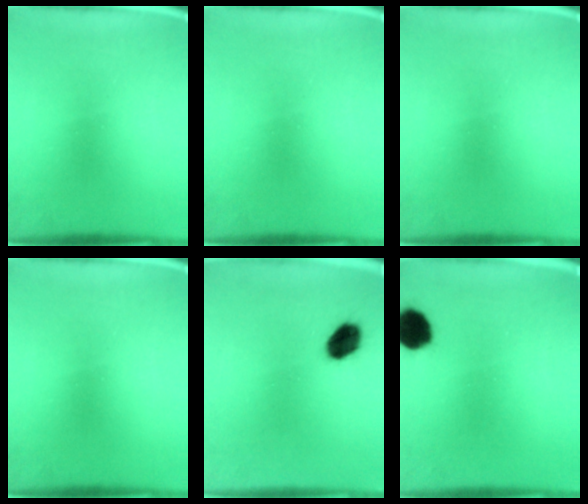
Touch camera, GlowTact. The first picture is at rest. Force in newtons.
{"total": 0.0}
{"total": 0.0}
{"total": 0.0}
{"total": 6.4}
{"total": 7.3}